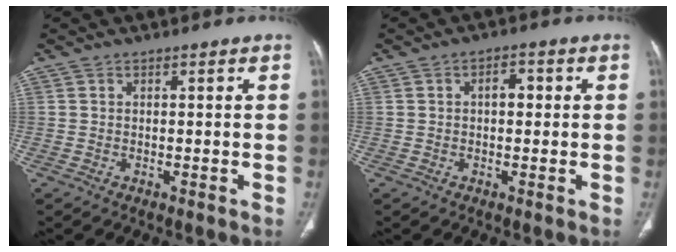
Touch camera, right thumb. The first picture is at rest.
{"total": 3.1, "force": [0.4, 1.9, 2.5], "torque": [-0.030, 0.011, 0.003]}